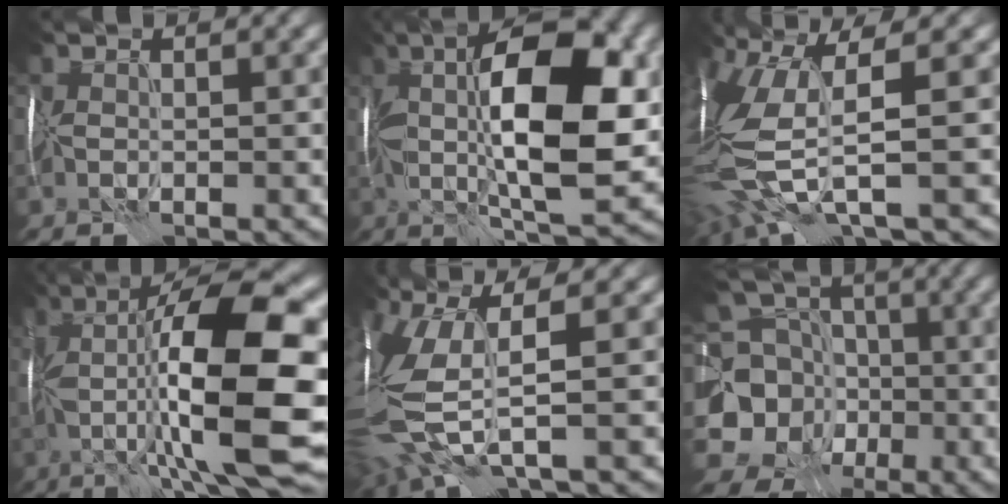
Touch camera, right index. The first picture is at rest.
{"total": 13.3, "force": [1.7, 4.8, 12.3], "torque": [-0.199, 0.008, 0.029]}
{"total": 10.6, "force": [-1.0, 3.5, 10.0], "torque": [-0.247, -0.021, -0.010]}
{"total": 15.7, "force": [-0.8, 3.7, 15.2], "torque": [-0.243, 0.020, -0.009]}
{"total": 9.5, "force": [-0.6, 3.4, 8.8], "torque": [-0.231, -0.020, -0.004]}
{"total": 12.3, "force": [-2.5, 10.7, 5.5], "torque": [-0.133, -0.012, -0.057]}